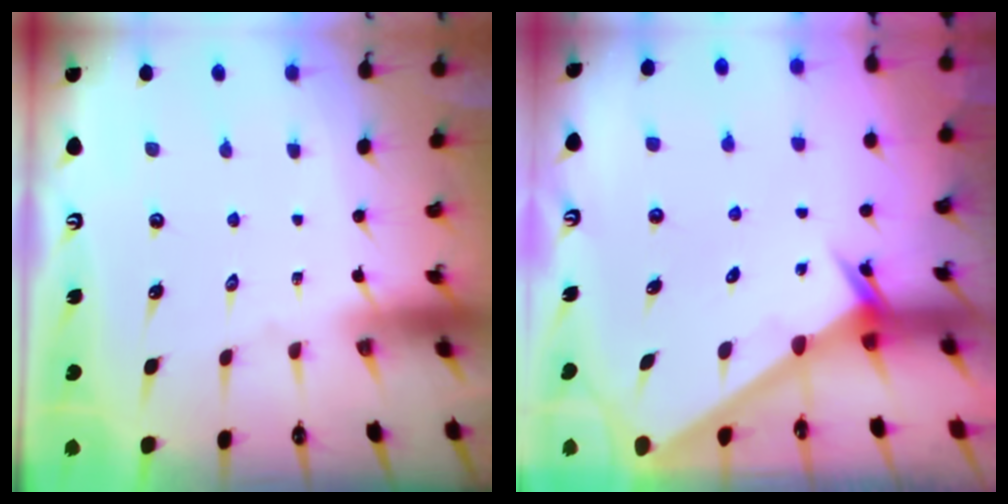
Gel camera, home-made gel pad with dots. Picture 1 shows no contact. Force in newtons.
{"total": 2.3, "press": 2.3, "slide": 0.1}